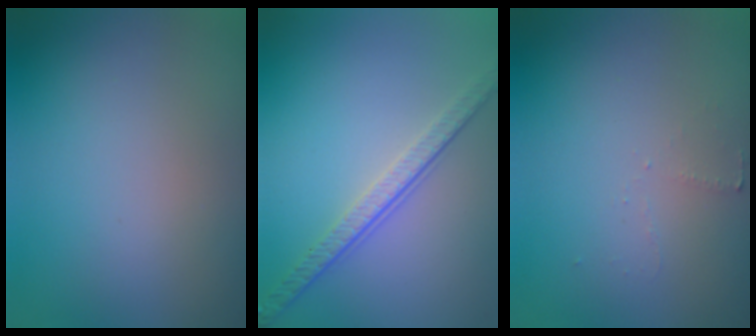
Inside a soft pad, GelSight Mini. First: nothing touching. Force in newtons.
{"total": 3.8, "press": 2.8, "slide": 2.7}
{"total": 0.9, "press": 0.8, "slide": 0.3}